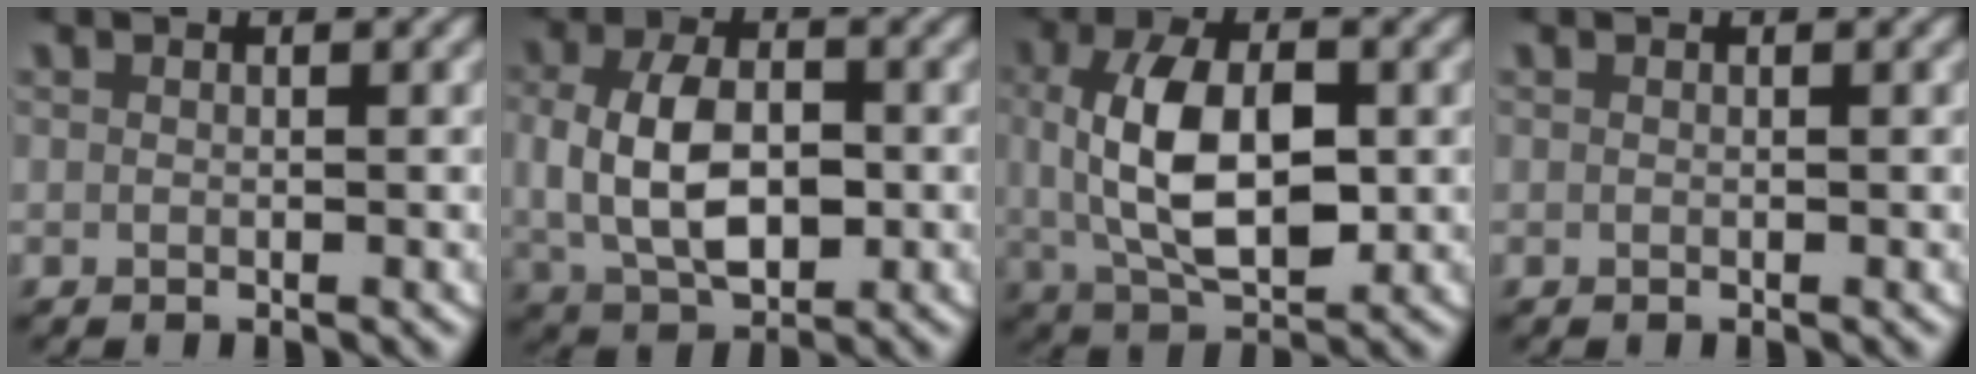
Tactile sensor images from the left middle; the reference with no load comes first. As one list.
[{"total": 7.3, "force": [-0.6, 5.0, 5.4], "torque": [-0.121, -0.010, -0.001]}, {"total": 8.6, "force": [0.2, 4.7, 7.2], "torque": [-0.146, -0.010, 0.011]}, {"total": 0.0}]